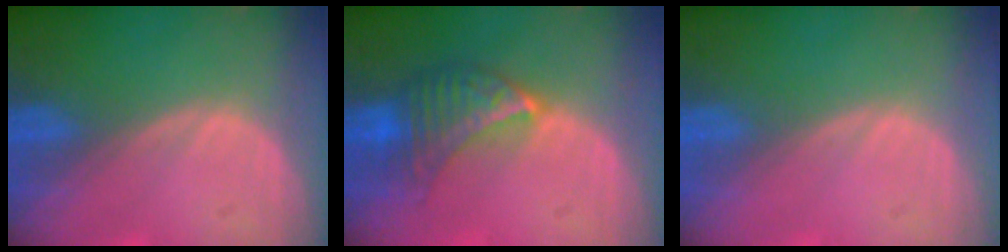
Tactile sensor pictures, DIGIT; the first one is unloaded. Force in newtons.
{"total": 7.0, "press": 6.4, "slide": 2.9}
{"total": 0.0}